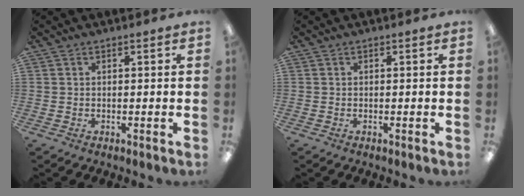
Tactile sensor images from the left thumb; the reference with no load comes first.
{"total": 0.0}